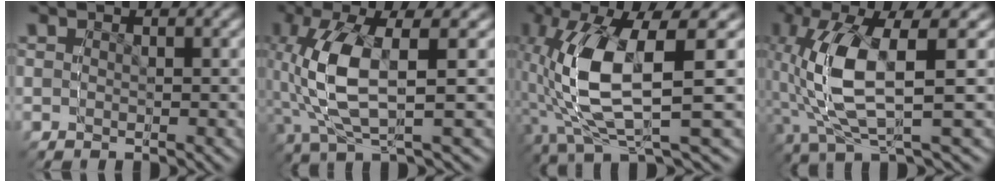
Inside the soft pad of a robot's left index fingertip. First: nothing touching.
{"total": 4.7, "force": [0.5, 1.4, 4.4], "torque": [-0.107, 0.022, 0.018]}
{"total": 10.2, "force": [1.6, 5.1, 8.6], "torque": [-0.194, 0.022, 0.026]}
{"total": 7.5, "force": [1.2, 3.1, 6.7], "torque": [-0.158, 0.019, 0.027]}